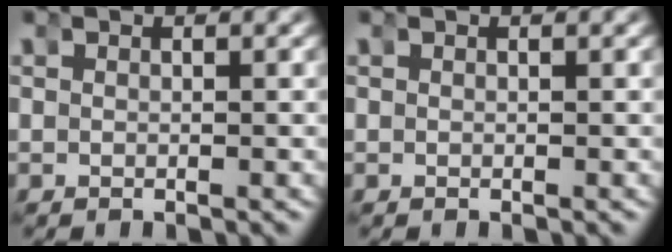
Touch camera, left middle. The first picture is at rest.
{"total": 0.0}